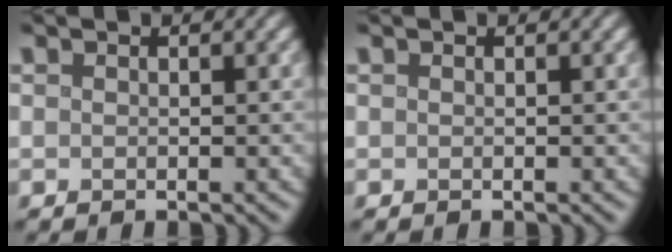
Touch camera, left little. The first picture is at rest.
{"total": 0.0}